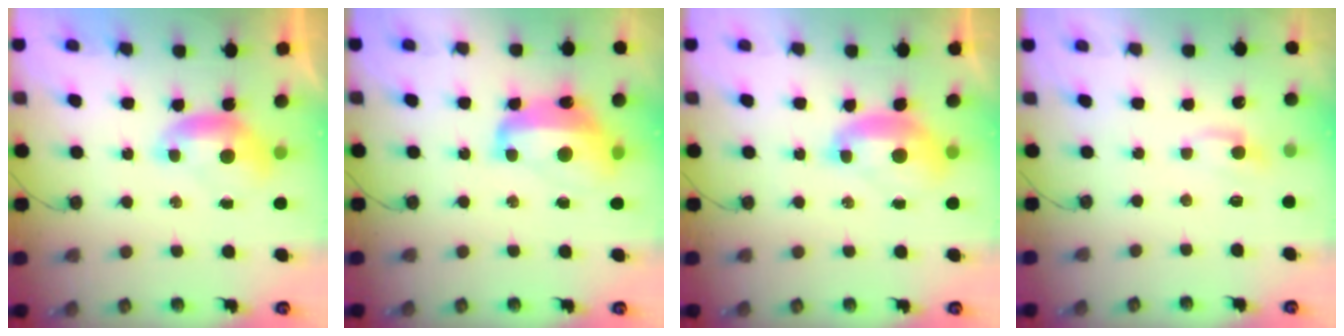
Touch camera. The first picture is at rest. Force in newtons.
{"total": 8.9, "press": 8.9, "slide": 0.9}
{"total": 2.1, "press": 2.0, "slide": 0.7}
{"total": 0.7, "press": 0.5, "slide": 0.5}